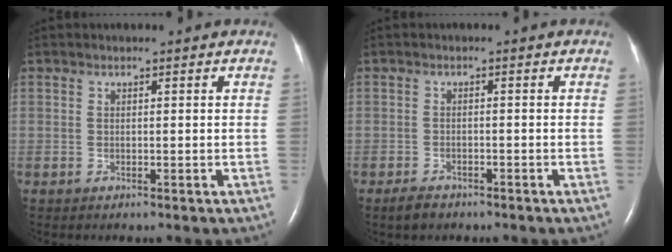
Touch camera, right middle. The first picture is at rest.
{"total": 2.3, "force": [-1.8, 1.1, 0.9], "torque": [-0.023, 0.000, -0.026]}